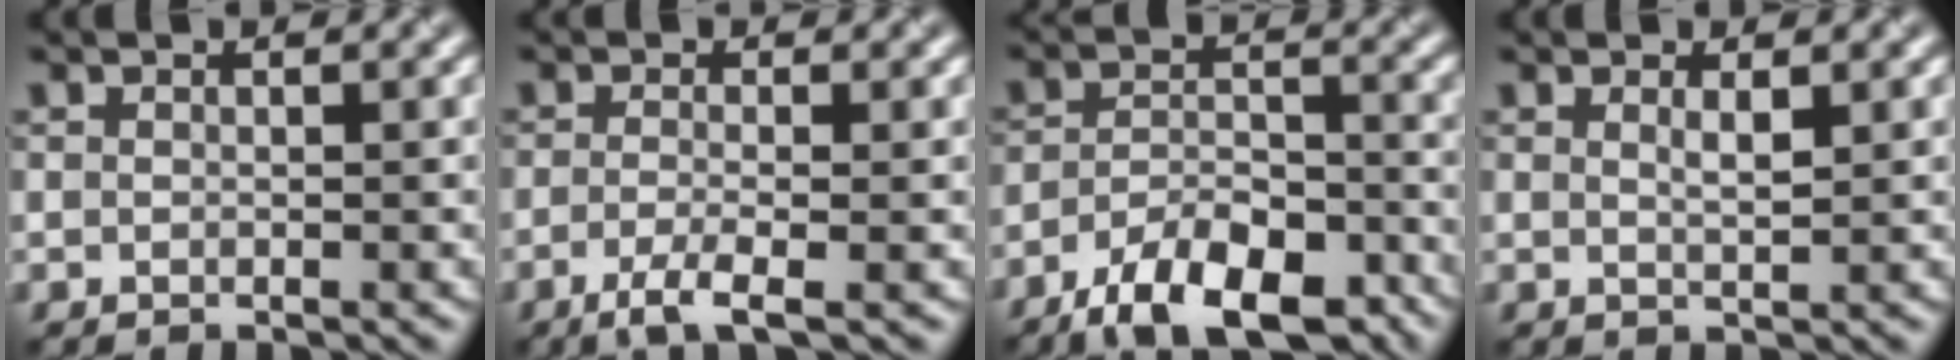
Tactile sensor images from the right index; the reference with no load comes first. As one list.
[{"total": 2.8, "force": [-1.4, 0.6, 2.4], "torque": [-0.046, -0.004, -0.034]}, {"total": 8.6, "force": [-6.1, 3.0, 5.2], "torque": [-0.083, -0.001, -0.103]}, {"total": 1.2, "force": [0.6, 0.2, 1.0], "torque": [-0.015, -0.001, 0.007]}]